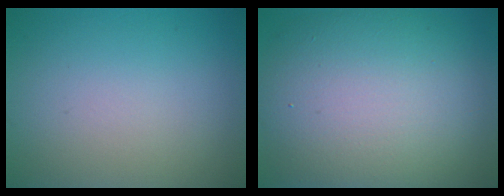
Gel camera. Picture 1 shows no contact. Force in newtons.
{"total": 12.6, "press": 12.6, "slide": 0.7}